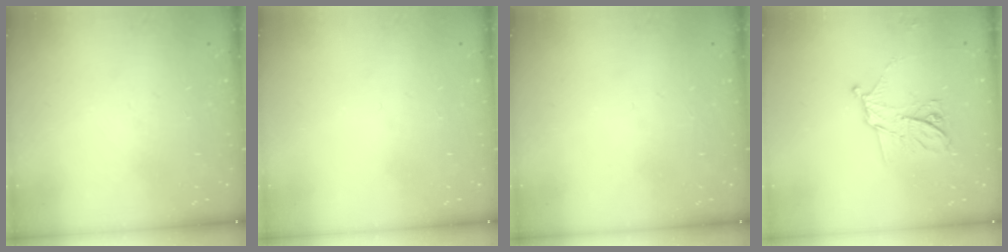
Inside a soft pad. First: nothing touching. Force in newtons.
{"total": 0.0}
{"total": 0.0}
{"total": 11.3, "press": 11.3, "slide": 0.7}